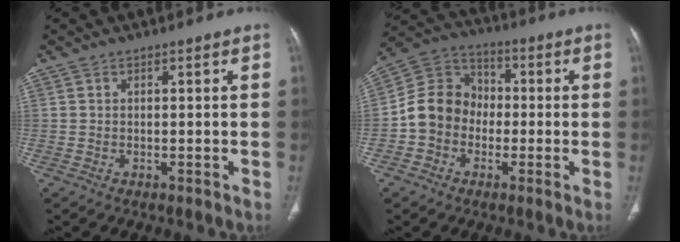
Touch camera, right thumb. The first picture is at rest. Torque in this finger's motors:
{"motor_torque": [1.30, 1.64, 0.70, -0.65, 0.03]}